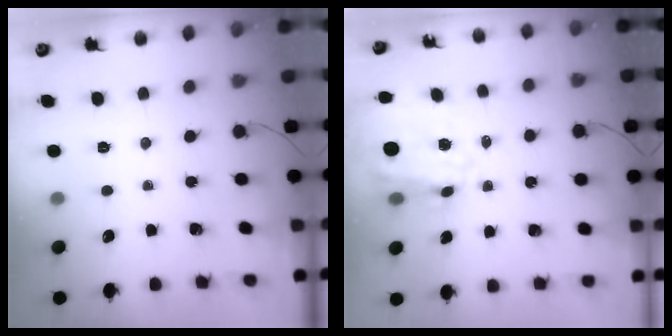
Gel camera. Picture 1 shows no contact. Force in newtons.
{"total": 17.2, "press": 16.8, "slide": 3.7}